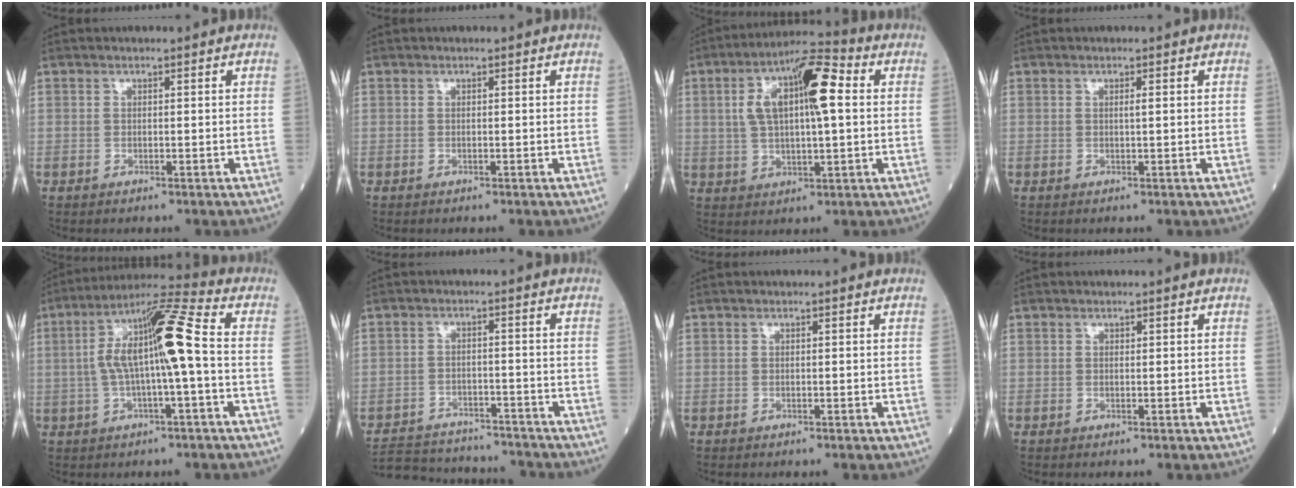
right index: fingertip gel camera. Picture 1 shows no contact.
{"total": 0.0}
{"total": 12.7, "force": [2.7, 3.2, 11.9], "torque": [-0.222, 0.032, 0.042]}
{"total": 0.5, "force": [0.3, 0.0, 0.4], "torque": [-0.010, 0.001, 0.007]}
{"total": 12.1, "force": [0.0, 0.8, 12.1], "torque": [-0.226, 0.030, -0.006]}
{"total": 13.1, "force": [-12.4, 2.9, 2.9], "torque": [-0.056, 0.011, -0.179]}
{"total": 0.0}
{"total": 0.0}